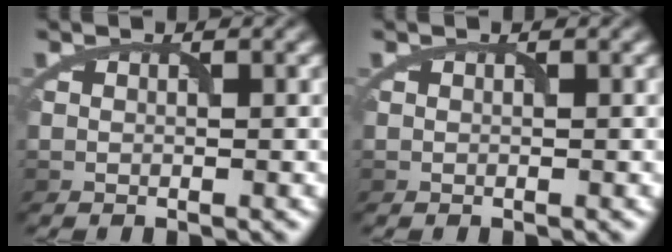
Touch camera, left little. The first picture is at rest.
{"total": 0.0}